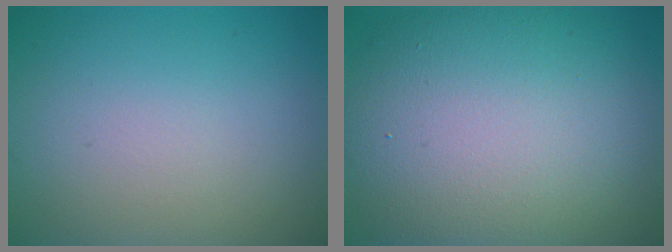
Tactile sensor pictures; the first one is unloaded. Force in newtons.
{"total": 14.6, "press": 14.5, "slide": 1.1}